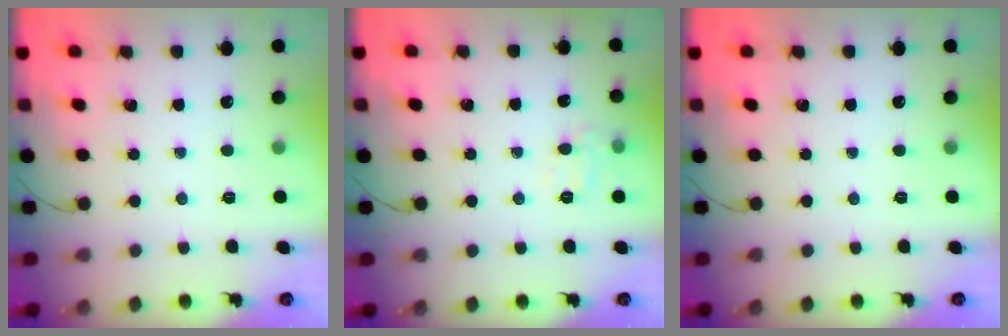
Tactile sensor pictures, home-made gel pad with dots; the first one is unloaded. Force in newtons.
{"total": 7.1, "press": 7.0, "slide": 1.2}
{"total": 0.0}